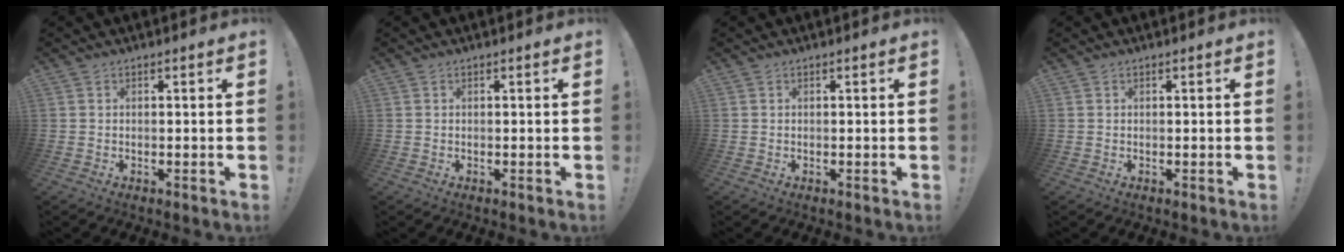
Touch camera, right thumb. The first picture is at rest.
{"total": 0.0}
{"total": 0.0}
{"total": 0.0}